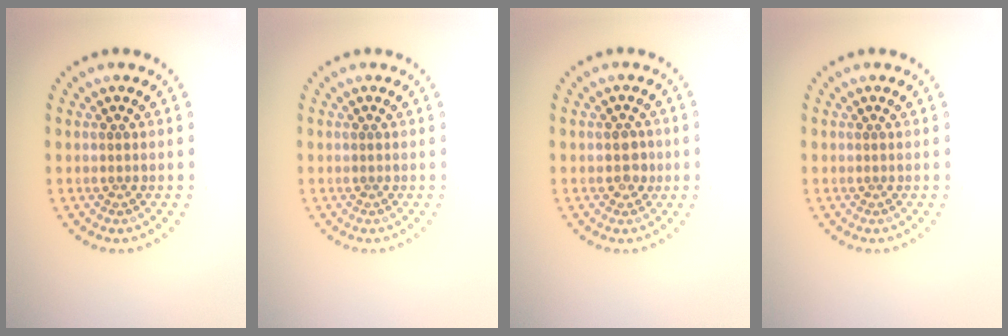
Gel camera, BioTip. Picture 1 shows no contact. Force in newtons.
{"total": 0.0}
{"total": 1.6, "press": 1.6, "slide": 0.1}
{"total": 0.0}